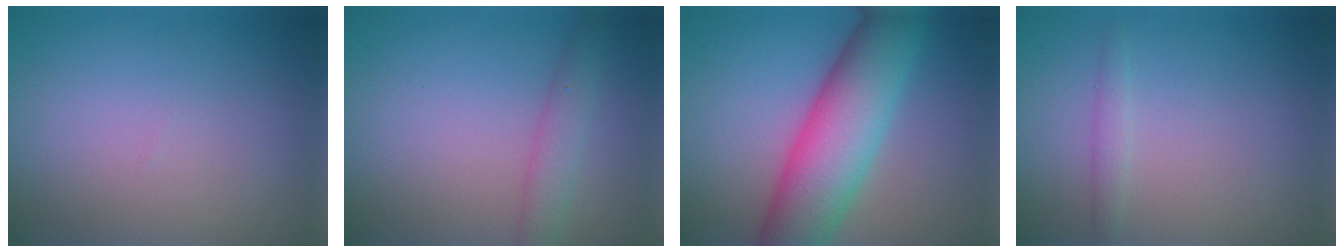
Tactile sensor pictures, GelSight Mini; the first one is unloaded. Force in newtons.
{"total": 2.4, "press": 2.4, "slide": 0.1}
{"total": 9.9, "press": 9.9, "slide": 0.1}
{"total": 1.1, "press": 1.0, "slide": 0.1}